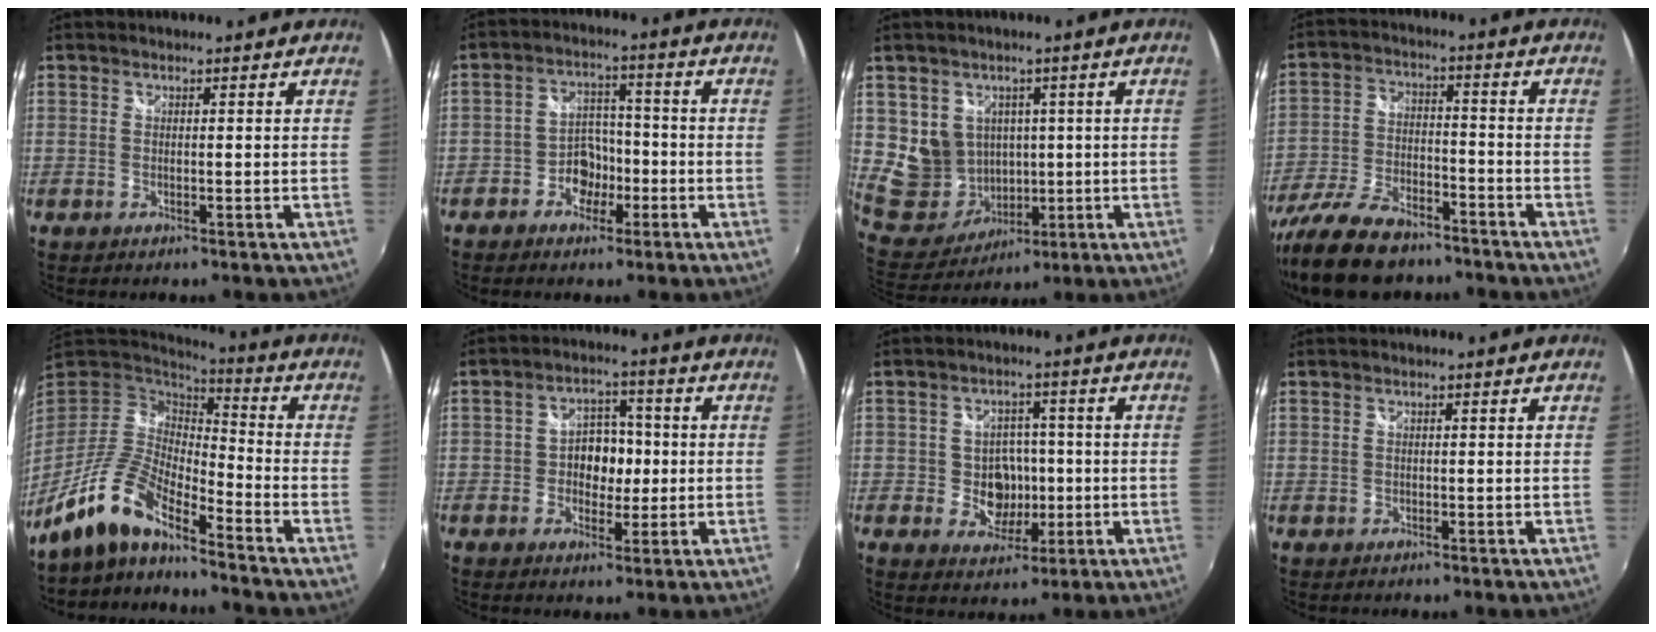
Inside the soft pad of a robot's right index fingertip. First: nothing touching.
{"total": 6.1, "force": [-3.1, 4.6, 2.4], "torque": [-0.045, 0.017, -0.049]}
{"total": 11.1, "force": [2.2, 10.3, 3.3], "torque": [-0.091, 0.007, 0.064]}
{"total": 18.0, "force": [-13.9, 7.0, 9.0], "torque": [-0.198, -0.025, -0.243]}
{"total": 11.8, "force": [-9.4, 2.9, 6.5], "torque": [-0.136, 0.003, -0.188]}
{"total": 6.5, "force": [-0.8, 5.4, 3.6], "torque": [-0.059, 0.015, -0.011]}
{"total": 6.8, "force": [-0.9, 6.0, 3.0], "torque": [-0.061, 0.010, -0.007]}
{"total": 0.0}